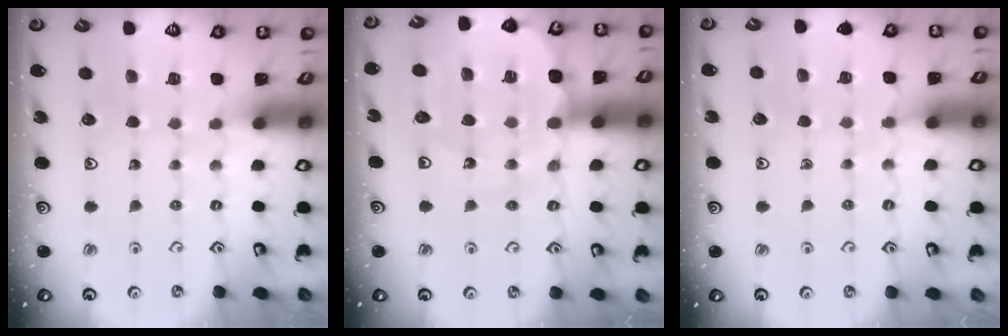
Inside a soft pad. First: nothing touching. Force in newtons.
{"total": 13.0, "press": 12.6, "slide": 3.1}
{"total": 3.9, "press": 3.8, "slide": 0.4}